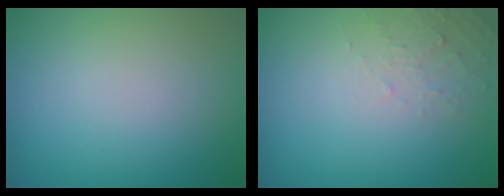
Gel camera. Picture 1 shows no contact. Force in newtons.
{"total": 1.4, "press": 1.4, "slide": 0.2}